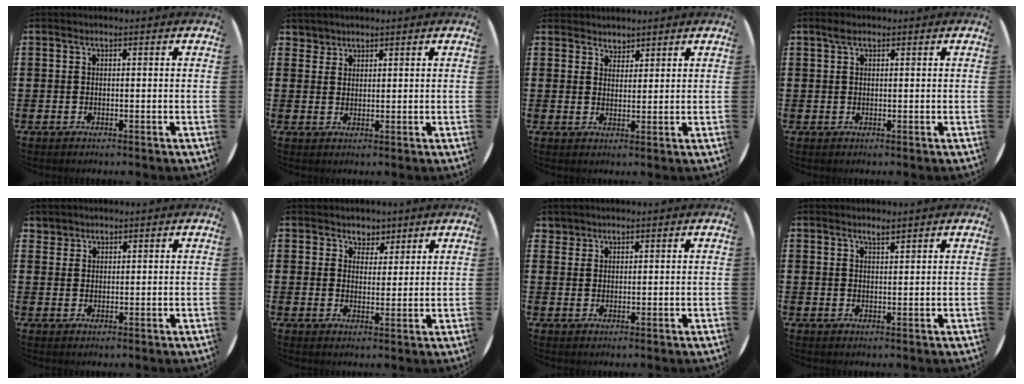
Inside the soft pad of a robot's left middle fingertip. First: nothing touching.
{"total": 1.9, "force": [1.7, 0.9, -0.2], "torque": [0.000, 0.003, 0.034]}
{"total": 2.5, "force": [2.3, 0.9, -0.3], "torque": [0.002, 0.000, 0.045]}
{"total": 1.7, "force": [1.2, 0.9, 0.9], "torque": [-0.013, 0.001, 0.020]}
{"total": 2.0, "force": [1.7, 0.9, -0.1], "torque": [0.000, 0.004, 0.035]}
{"total": 3.3, "force": [2.8, 1.9, -0.2], "torque": [-0.006, 0.001, 0.052]}
{"total": 1.7, "force": [1.5, 0.8, -0.1], "torque": [-0.001, 0.004, 0.031]}
{"total": 1.6, "force": [1.6, 0.0, 0.4], "torque": [-0.007, 0.001, 0.029]}